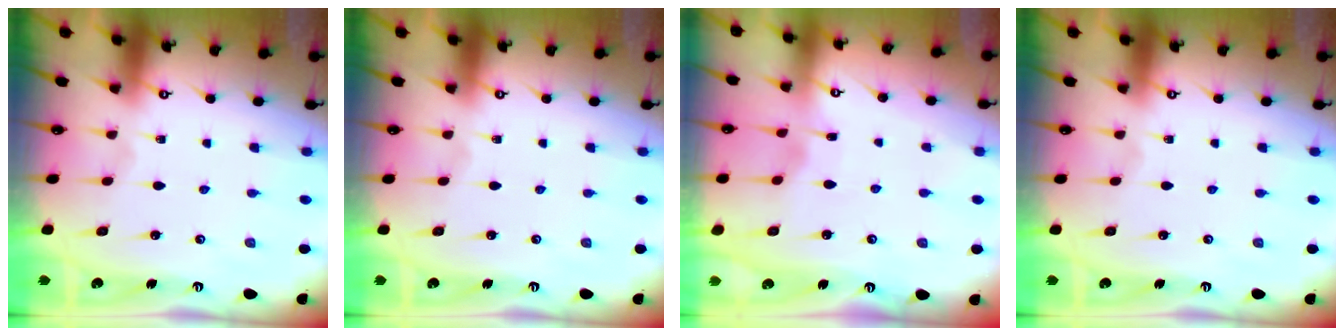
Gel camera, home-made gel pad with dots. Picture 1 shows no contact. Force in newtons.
{"total": 0.0}
{"total": 2.8, "press": 2.8, "slide": 0.4}
{"total": 0.0}